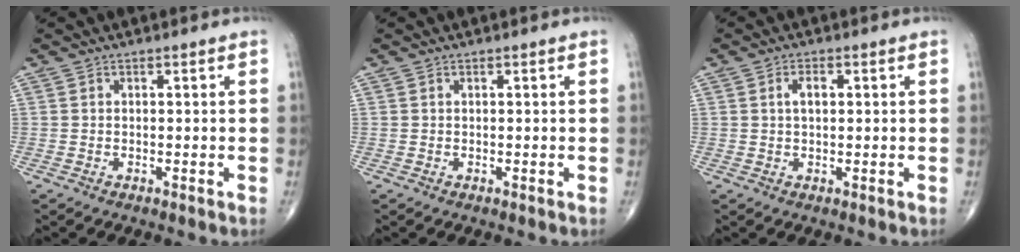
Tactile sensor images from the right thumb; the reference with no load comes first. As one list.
[{"total": 0.0}, {"total": 2.6, "force": [0.7, 1.4, 2.2], "torque": [-0.034, 0.003, 0.012]}]